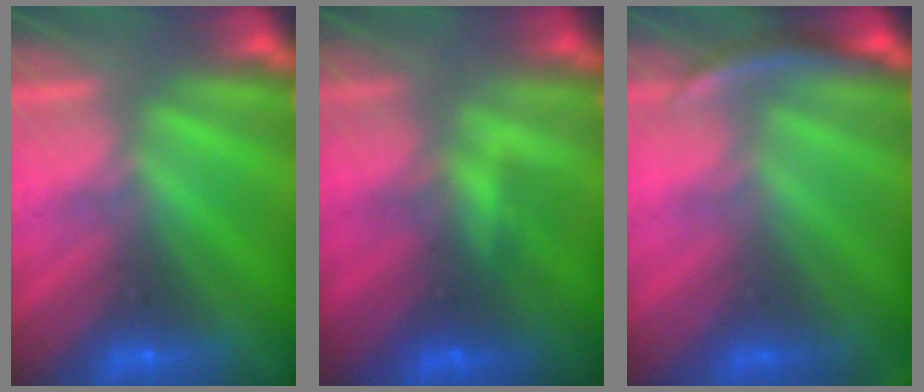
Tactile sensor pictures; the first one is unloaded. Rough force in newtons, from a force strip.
{"total": 4.8}
{"total": 2.9}